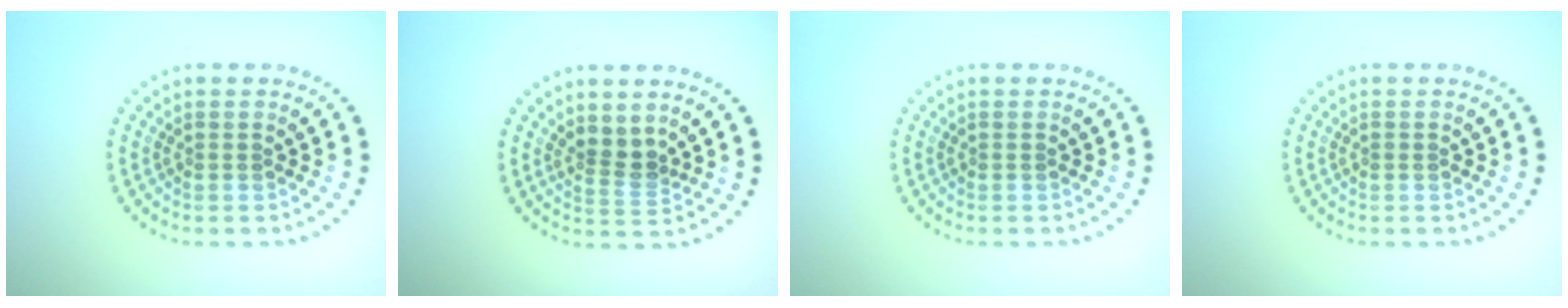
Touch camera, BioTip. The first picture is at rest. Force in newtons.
{"total": 2.3, "press": 1.8, "slide": 1.5}
{"total": 0.0}
{"total": 0.0}